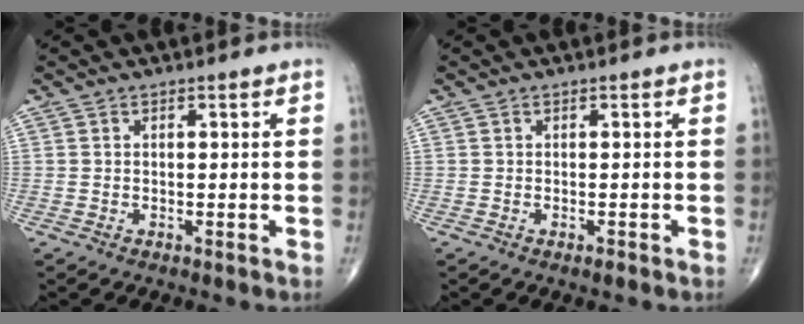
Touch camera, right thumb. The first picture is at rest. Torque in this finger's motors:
{"motor_torque": [-0.08, 0.21, 0.02, 0.16, 0.00]}